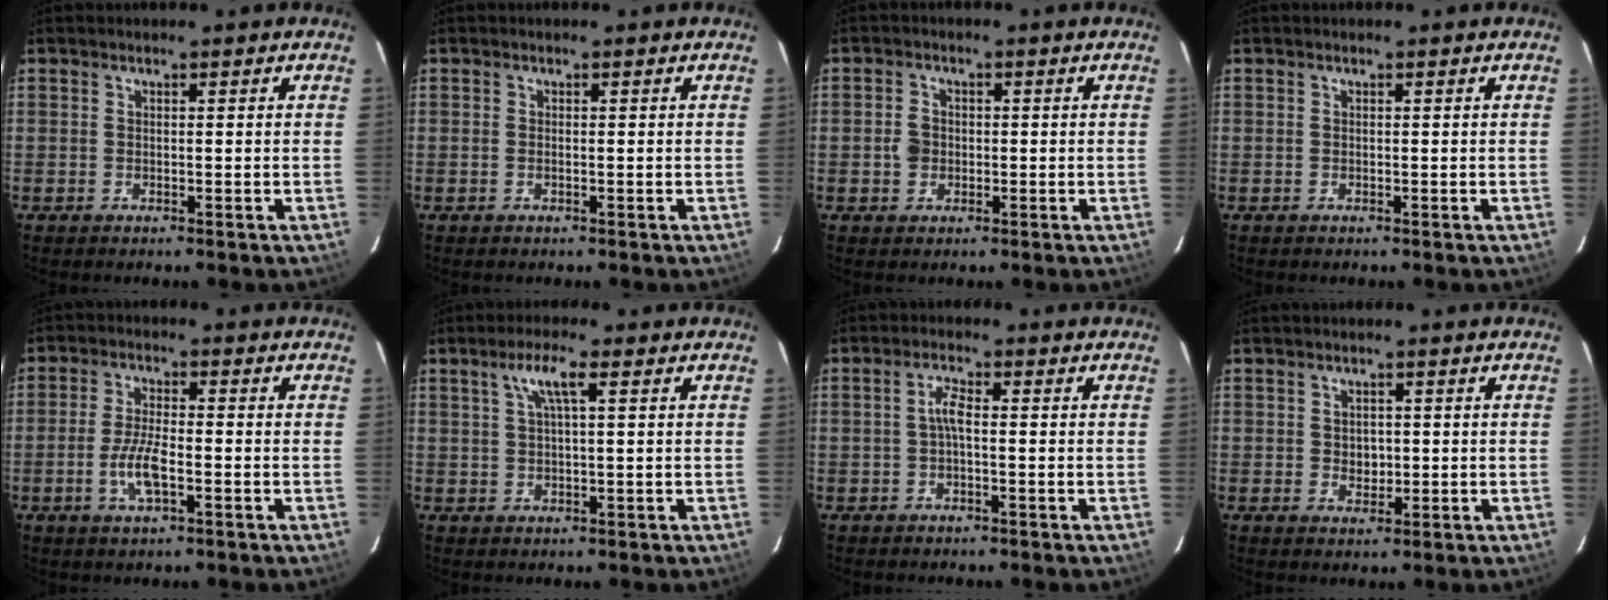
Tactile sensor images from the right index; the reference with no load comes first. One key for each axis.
{"total": 0.5, "fx": -0.1, "fy": 0.0, "fz": 0.5, "tx": -0.012, "ty": 0.001, "tz": -0.003}
{"total": 2.9, "fx": -0.4, "fy": 2.6, "fz": 1.3, "tx": -0.025, "ty": 0.007, "tz": -0.008}
{"total": 0.0}
{"total": 6.4, "fx": -2.2, "fy": 1.9, "fz": 5.7, "tx": -0.120, "ty": -0.002, "tz": -0.045}
{"total": 4.6, "fx": 1.8, "fy": 0.5, "fz": 4.2, "tx": -0.081, "ty": 0.008, "tz": 0.033}
{"total": 2.5, "fx": -0.4, "fy": 0.6, "fz": 2.4, "tx": -0.050, "ty": 0.008, "tz": -0.007}
{"total": 2.7, "fx": -0.1, "fy": 2.4, "fz": 1.4, "tx": -0.019, "ty": 0.001, "tz": 0.002}